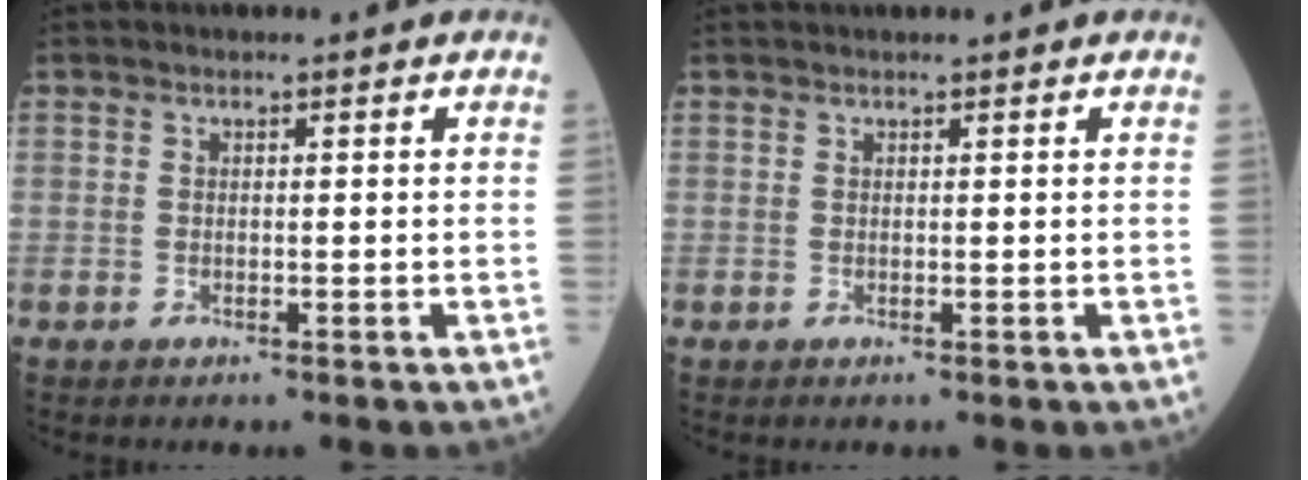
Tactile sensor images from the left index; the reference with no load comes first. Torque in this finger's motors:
{"motor_torque": [0.61, -1.06, -0.01, -0.01]}